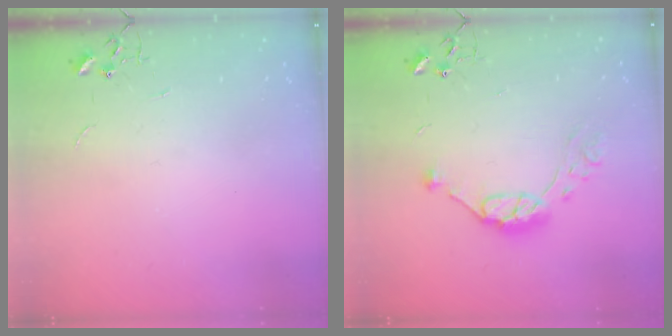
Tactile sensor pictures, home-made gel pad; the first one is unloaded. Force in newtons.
{"total": 11.1, "press": 11.1, "slide": 1.0}